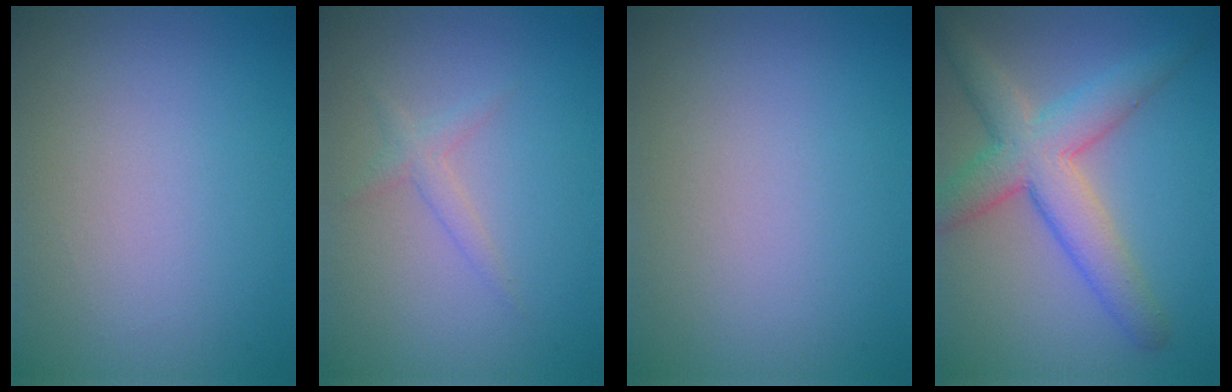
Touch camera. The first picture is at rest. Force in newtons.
{"total": 1.4, "press": 1.4, "slide": 0.1}
{"total": 0.0}
{"total": 6.6, "press": 6.6, "slide": 0.4}